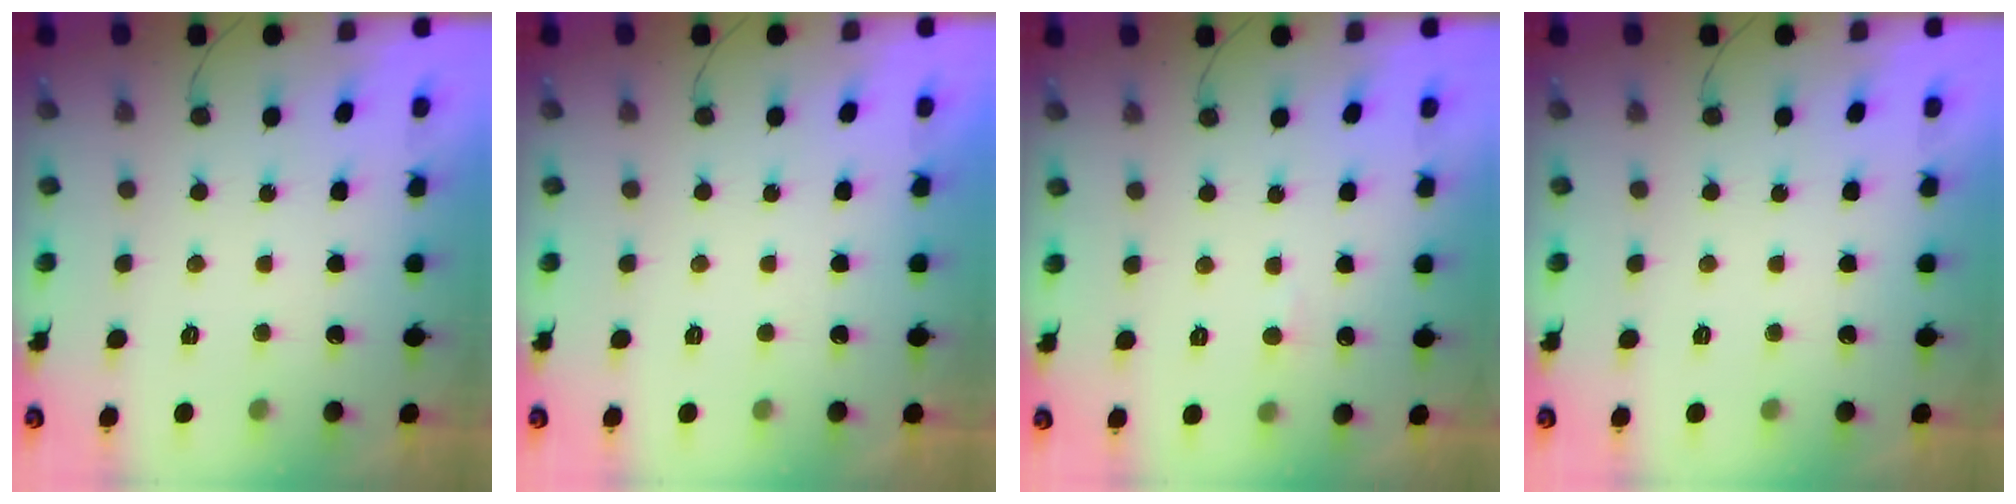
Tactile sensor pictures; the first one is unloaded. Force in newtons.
{"total": 0.0}
{"total": 3.7, "press": 3.7, "slide": 0.4}
{"total": 0.0}